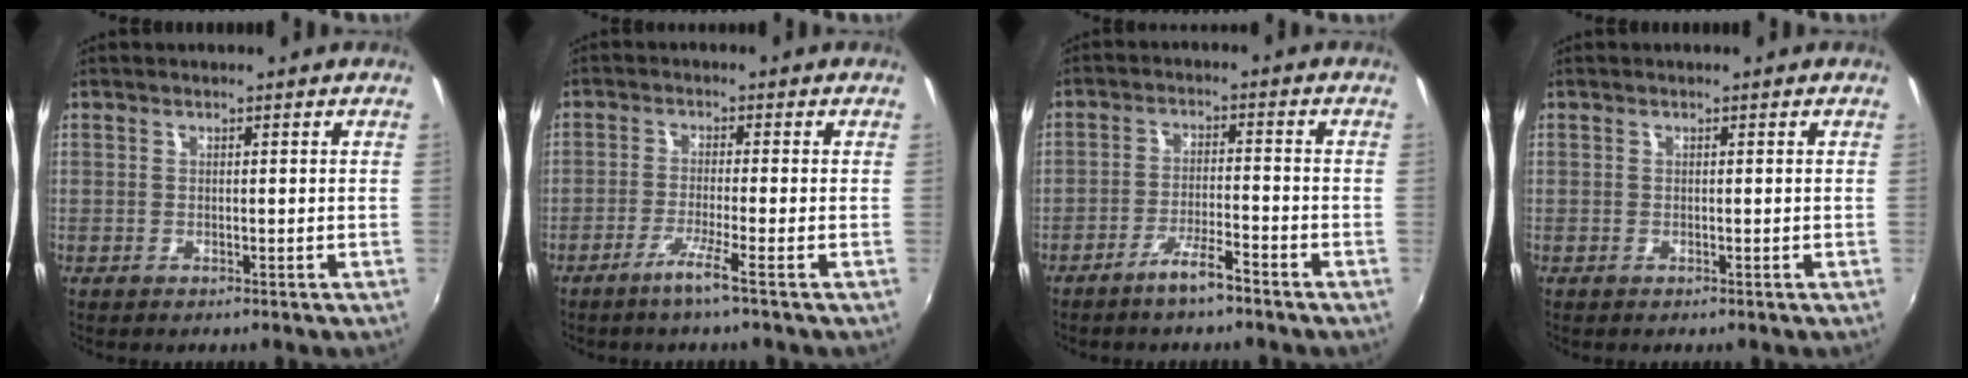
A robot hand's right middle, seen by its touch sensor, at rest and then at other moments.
{"total": 3.9, "force": [-2.5, -1.1, 2.8], "torque": [-0.066, -0.007, -0.051]}
{"total": 5.1, "force": [-4.0, 0.3, 3.2], "torque": [-0.074, -0.001, -0.070]}
{"total": 0.0}